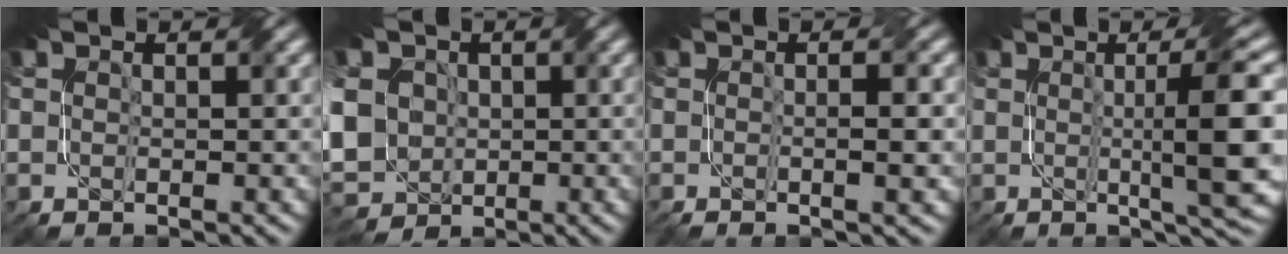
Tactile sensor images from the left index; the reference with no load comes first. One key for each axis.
{"total": 13.4, "fx": -1.1, "fy": 10.9, "fz": 7.7, "tx": -0.179, "ty": -0.006, "tz": -0.047}
{"total": 3.0, "fx": -0.1, "fy": 0.7, "fz": 3.0, "tx": -0.030, "ty": 0.000, "tz": -0.008}
{"total": 7.5, "fx": 0.4, "fy": 1.1, "fz": 7.4, "tx": -0.100, "ty": 0.006, "tz": 0.007}